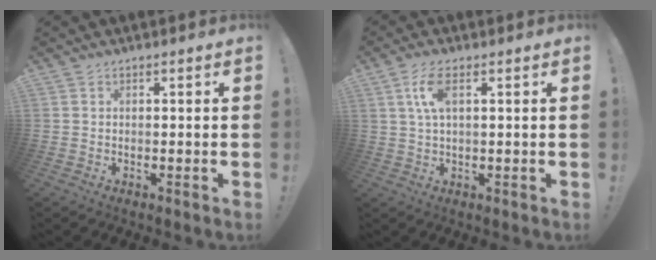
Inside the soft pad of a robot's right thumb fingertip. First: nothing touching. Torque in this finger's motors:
{"motor_torque": [-0.21, 0.30, 0.27, 0.43, 0.03]}